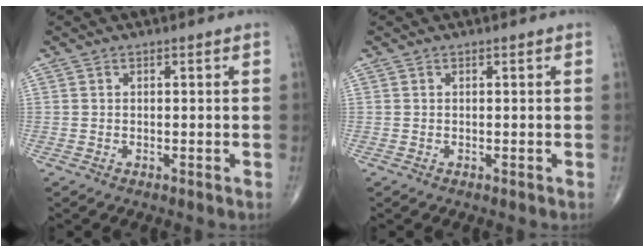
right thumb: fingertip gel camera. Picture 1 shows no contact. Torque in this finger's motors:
{"motor_torque": [-0.01, 0.00, 0.04, 0.05, 0.02]}